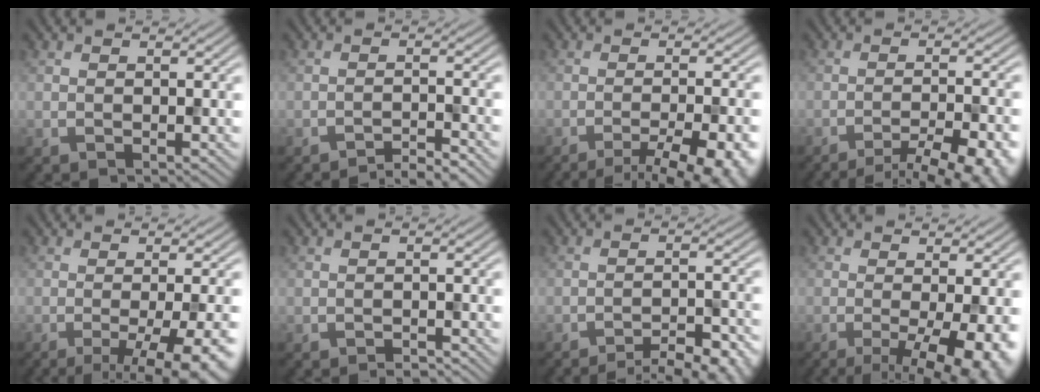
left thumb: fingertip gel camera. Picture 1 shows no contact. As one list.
[{"total": 3.0, "force": [-2.7, 0.2, 1.4], "torque": [-0.012, 0.009, -0.052]}, {"total": 10.6, "force": [-7.1, 2.6, 7.4], "torque": [-0.098, 0.000, -0.080]}, {"total": 11.0, "force": [-8.4, 2.5, 6.7], "torque": [-0.088, 0.002, -0.098]}, {"total": 11.3, "force": [-4.7, 3.0, 9.9], "torque": [-0.112, -0.007, -0.055]}, {"total": 1.1, "force": [-1.1, 0.1, 0.3], "torque": [-0.003, 0.001, -0.021]}, {"total": 9.8, "force": [-8.2, 2.3, 4.9], "torque": [-0.066, 0.007, -0.098]}, {"total": 9.9, "force": [-3.2, 2.7, 9.0], "torque": [-0.120, -0.004, -0.040]}]